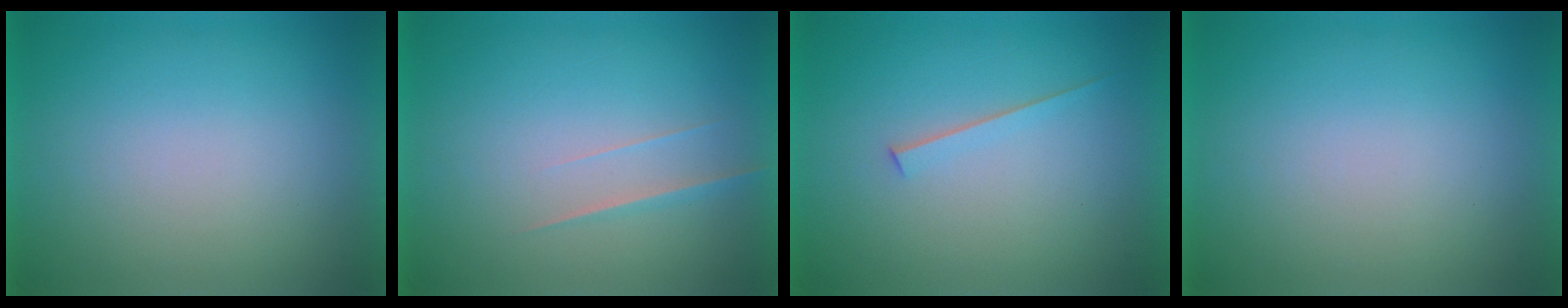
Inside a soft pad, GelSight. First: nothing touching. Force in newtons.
{"total": 1.5}
{"total": 1.6}
{"total": 0.0}